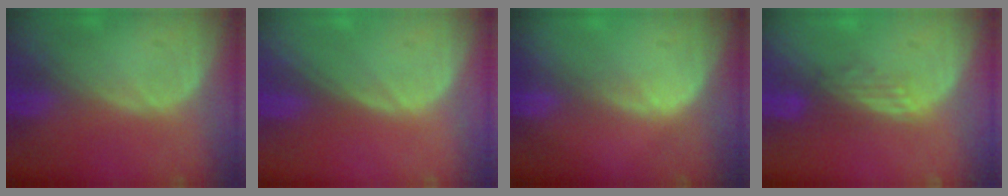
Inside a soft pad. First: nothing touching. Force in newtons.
{"total": 0.0}
{"total": 1.5, "press": 1.0, "slide": 1.1}
{"total": 2.8, "press": 2.6, "slide": 1.2}